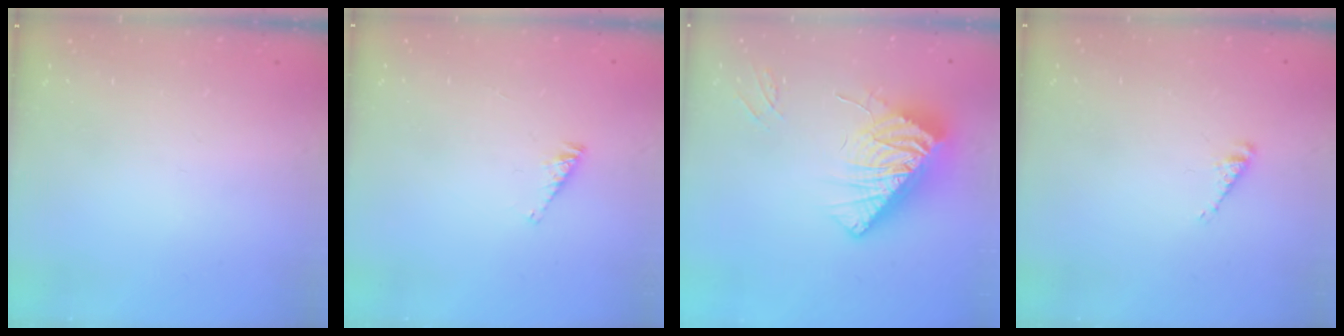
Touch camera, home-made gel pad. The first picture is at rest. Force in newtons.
{"total": 2.5, "press": 2.4, "slide": 0.4}
{"total": 20.6, "press": 20.5, "slide": 1.8}
{"total": 3.5, "press": 3.5, "slide": 0.4}